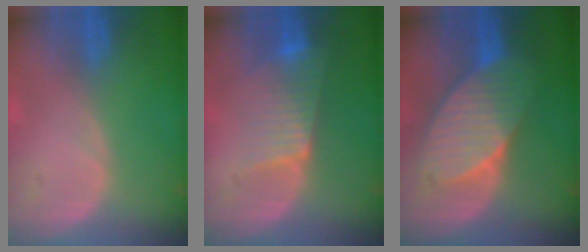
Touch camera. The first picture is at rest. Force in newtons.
{"total": 6.9, "press": 6.1, "slide": 3.1}
{"total": 8.8, "press": 8.8, "slide": 0.3}